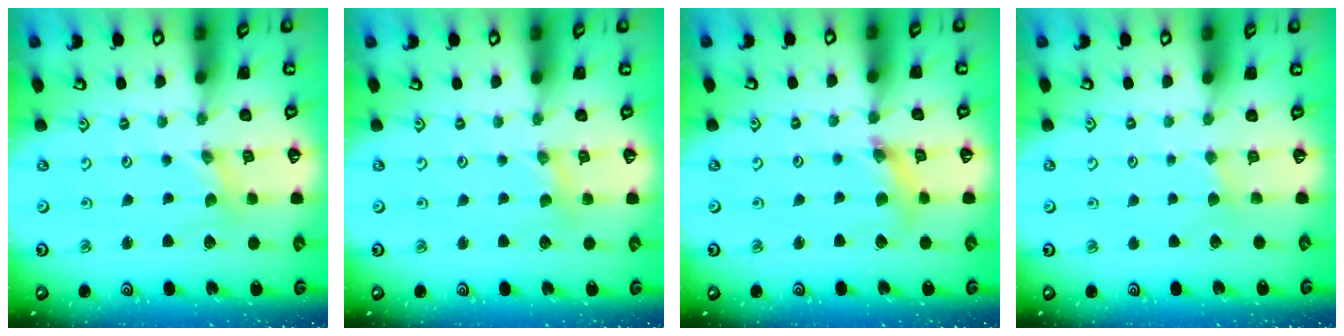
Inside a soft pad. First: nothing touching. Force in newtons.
{"total": 2.3, "press": 2.3, "slide": 0.2}
{"total": 6.2, "press": 6.1, "slide": 0.7}
{"total": 2.1, "press": 2.1, "slide": 0.3}